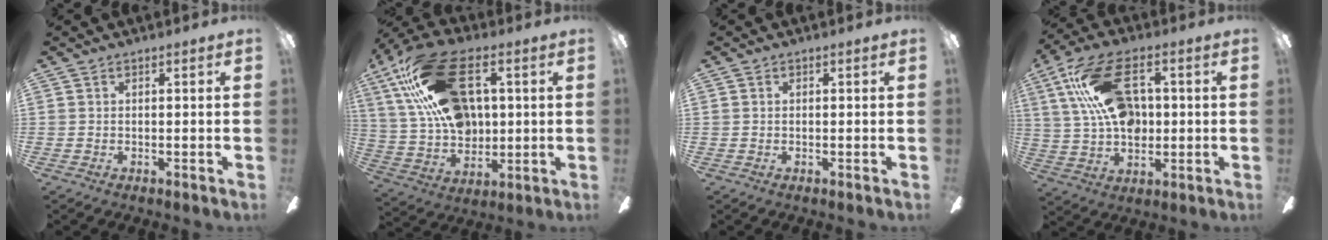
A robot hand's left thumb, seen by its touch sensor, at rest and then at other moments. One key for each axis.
{"total": 24.6, "fx": 9.9, "fy": 14.9, "fz": 16.9, "tx": -0.324, "ty": -0.029, "tz": 0.176}
{"total": 0.0}
{"total": 17.8, "fx": 5.4, "fy": 10.6, "fz": 13.2, "tx": -0.251, "ty": 0.002, "tz": 0.098}